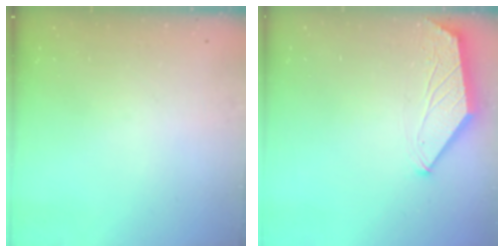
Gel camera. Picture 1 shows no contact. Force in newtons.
{"total": 1.6, "press": 1.6, "slide": 0.3}